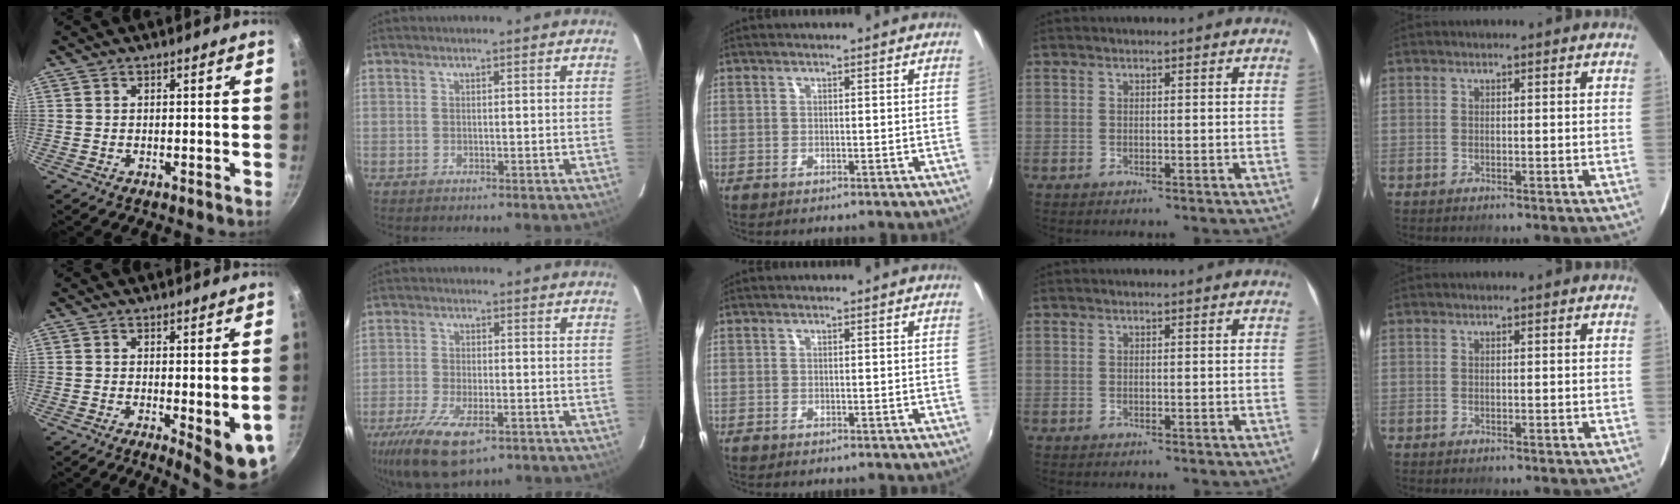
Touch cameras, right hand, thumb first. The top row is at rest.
{"thumb": {"total": 9.4, "force": [-2.3, 2.3, 8.8], "torque": [-0.094, -0.007, -0.021]}, "index": {"total": 13.9, "force": [-8.4, 5.4, 9.7], "torque": [-0.217, -0.046, -0.145]}}